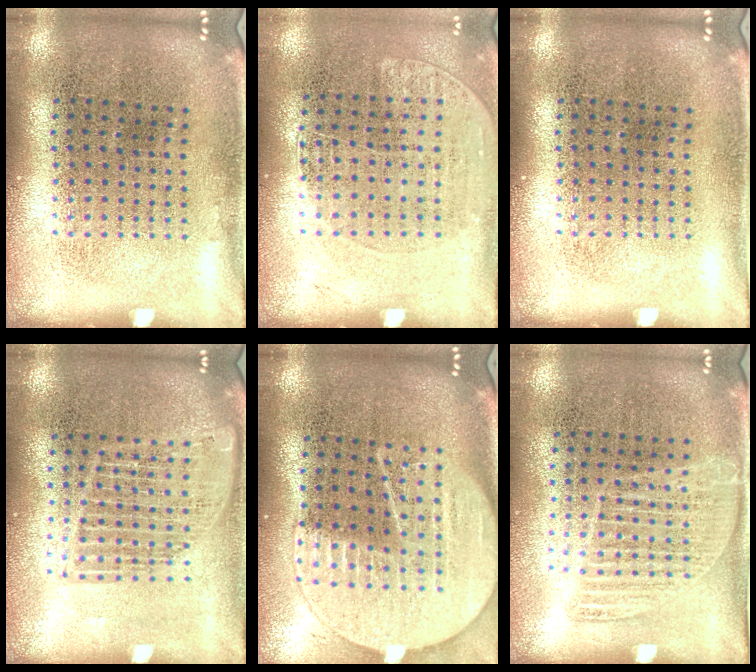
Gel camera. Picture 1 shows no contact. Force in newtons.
{"total": 1.1, "press": 0.9, "slide": 0.5}
{"total": 0.0}
{"total": 1.4, "press": 1.2, "slide": 0.6}
{"total": 2.0, "press": 1.7, "slide": 1.0}
{"total": 1.1, "press": 1.0, "slide": 0.5}